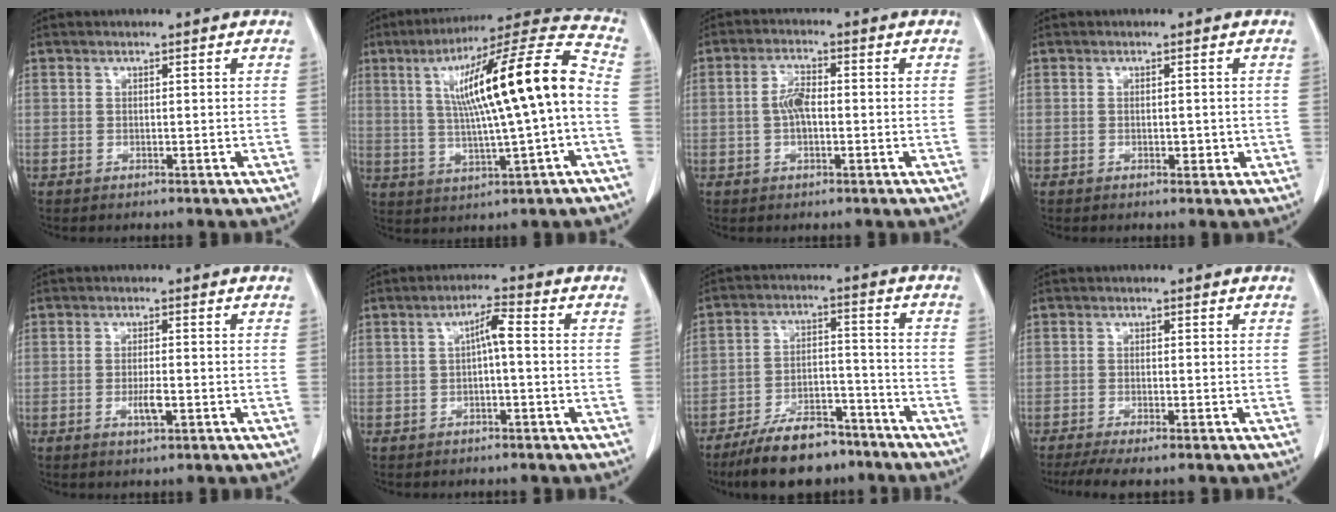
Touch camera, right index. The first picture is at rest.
{"total": 18.5, "force": [1.4, 1.3, 18.4], "torque": [-0.295, 0.035, 0.022]}
{"total": 3.9, "force": [-0.3, 1.8, 3.4], "torque": [-0.070, 0.009, -0.008]}
{"total": 1.6, "force": [-0.2, 1.0, 1.2], "torque": [-0.013, 0.000, 0.000]}
{"total": 2.6, "force": [-0.9, 0.5, 2.4], "torque": [-0.048, -0.002, -0.013]}
{"total": 3.5, "force": [0.2, 0.5, 3.4], "torque": [-0.061, 0.013, 0.003]}
{"total": 10.2, "force": [-7.4, 4.4, 5.4], "torque": [-0.091, -0.004, -0.124]}
{"total": 4.0, "force": [-2.8, 0.4, 2.8], "torque": [-0.049, -0.009, -0.049]}